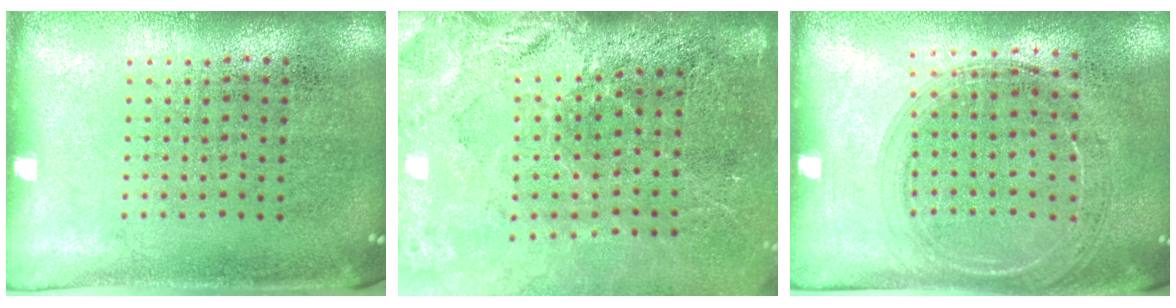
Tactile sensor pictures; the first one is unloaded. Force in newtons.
{"total": 4.0, "press": 3.3, "slide": 2.3}
{"total": 1.6, "press": 1.5, "slide": 0.2}